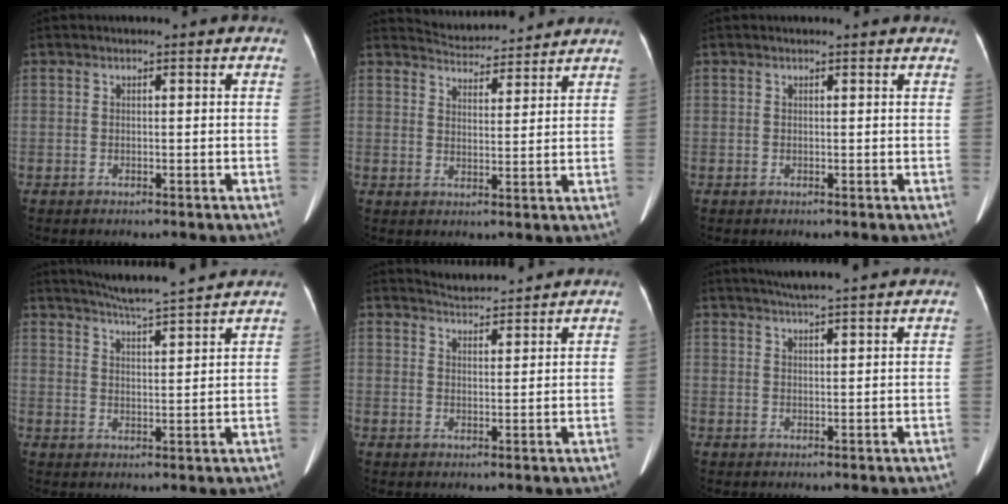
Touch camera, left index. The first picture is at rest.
{"total": 8.1, "force": [8.0, 1.1, 1.0], "torque": [-0.022, 0.018, 0.116]}
{"total": 2.5, "force": [2.4, 0.1, 0.5], "torque": [-0.012, 0.010, 0.018]}
{"total": 10.4, "force": [9.5, -0.6, 4.1], "torque": [-0.075, 0.013, 0.141]}
{"total": 4.7, "force": [4.7, 0.2, 0.2], "torque": [-0.014, 0.013, 0.073]}
{"total": 7.4, "force": [6.5, -0.2, 3.5], "torque": [-0.058, 0.025, 0.091]}